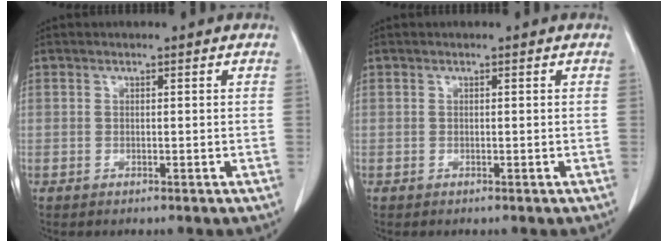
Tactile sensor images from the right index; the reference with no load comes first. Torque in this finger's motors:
{"motor_torque": [0.02, 0.01, -0.06, 0.00]}